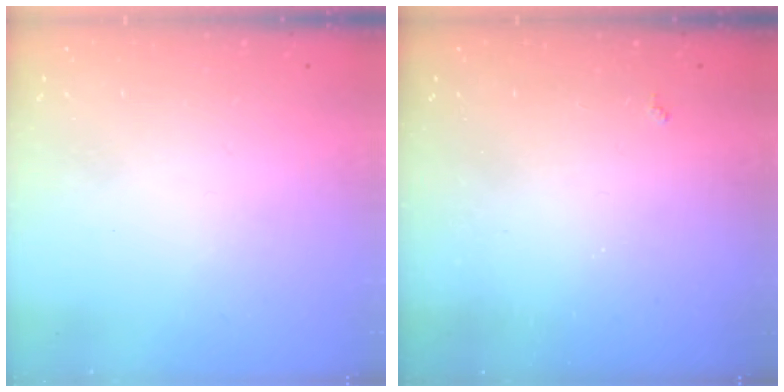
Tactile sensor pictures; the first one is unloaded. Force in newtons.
{"total": 2.0, "press": 1.9, "slide": 0.5}